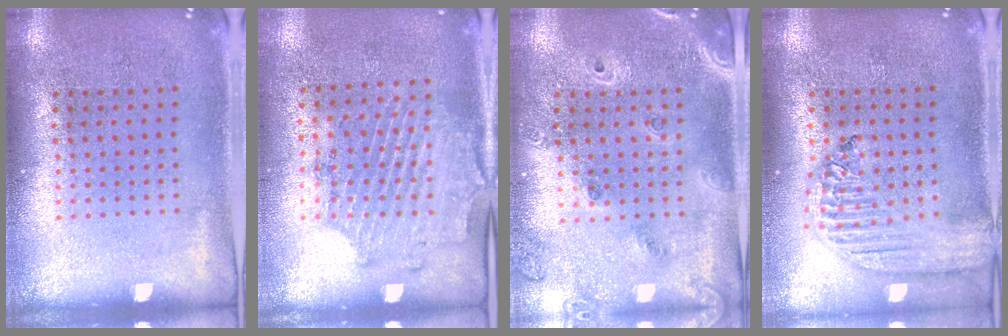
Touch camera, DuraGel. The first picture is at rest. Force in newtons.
{"total": 1.7, "press": 1.4, "slide": 0.9}
{"total": 1.5, "press": 1.5, "slide": 0.4}
{"total": 2.3, "press": 2.0, "slide": 1.2}